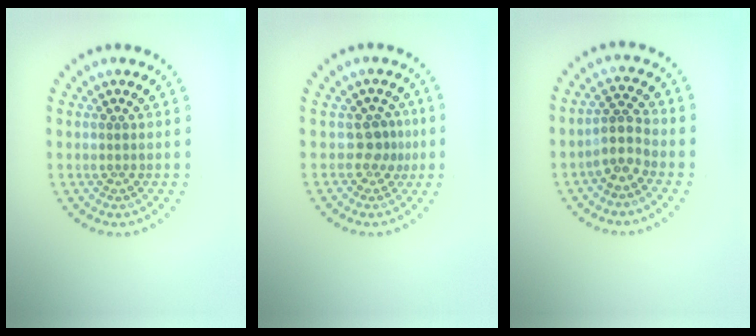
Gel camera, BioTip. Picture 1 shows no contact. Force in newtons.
{"total": 2.0, "press": 1.3, "slide": 1.5}
{"total": 2.5, "press": 1.9, "slide": 1.6}